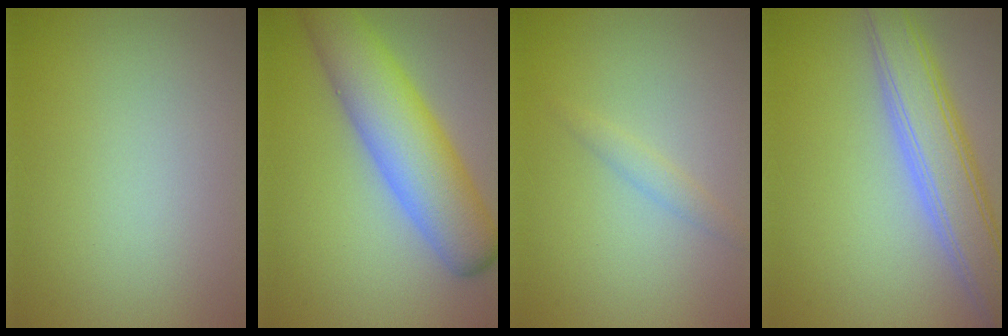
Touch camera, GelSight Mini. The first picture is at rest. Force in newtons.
{"total": 8.2, "press": 8.2, "slide": 0.2}
{"total": 1.1, "press": 1.1, "slide": 0.0}
{"total": 6.4, "press": 6.4, "slide": 0.4}